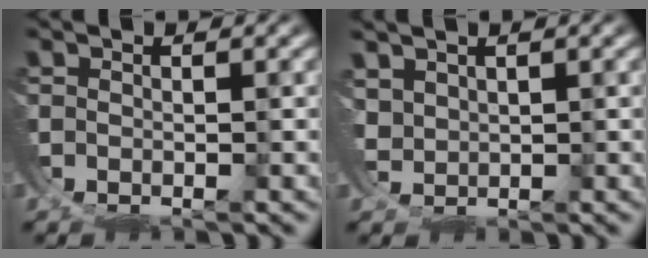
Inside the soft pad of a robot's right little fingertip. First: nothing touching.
{"total": 2.1, "force": [1.0, 1.9, -0.1], "torque": [-0.025, -0.009, 0.028]}